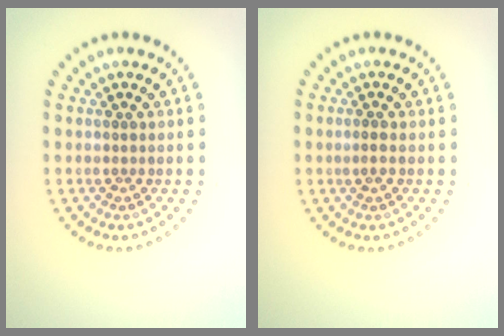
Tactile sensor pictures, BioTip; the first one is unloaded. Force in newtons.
{"total": 0.7, "press": 0.6, "slide": 0.3}